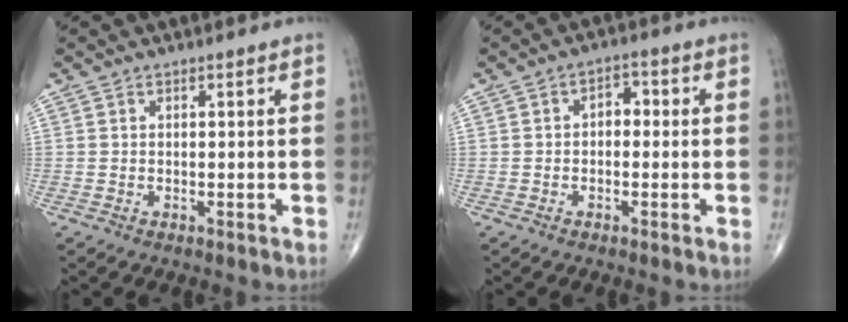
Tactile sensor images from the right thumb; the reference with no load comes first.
{"total": 3.4, "force": [0.0, 2.3, 2.5], "torque": [-0.018, 0.015, -0.010]}